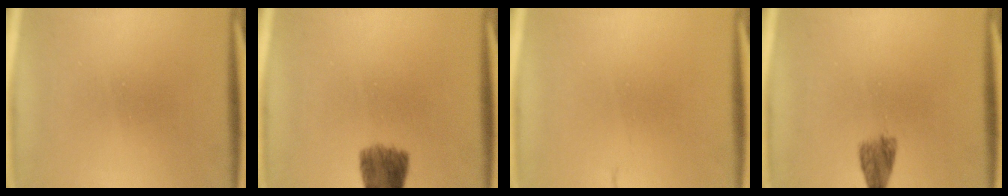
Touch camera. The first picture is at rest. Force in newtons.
{"total": 6.6}
{"total": 1.6}
{"total": 2.1}